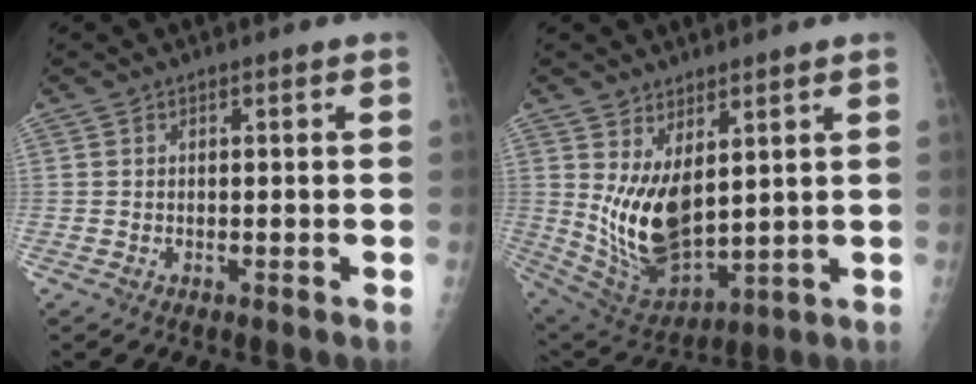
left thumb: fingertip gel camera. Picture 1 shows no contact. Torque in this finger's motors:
{"motor_torque": [0.85, 0.71, 1.33, -0.50, 0.33]}